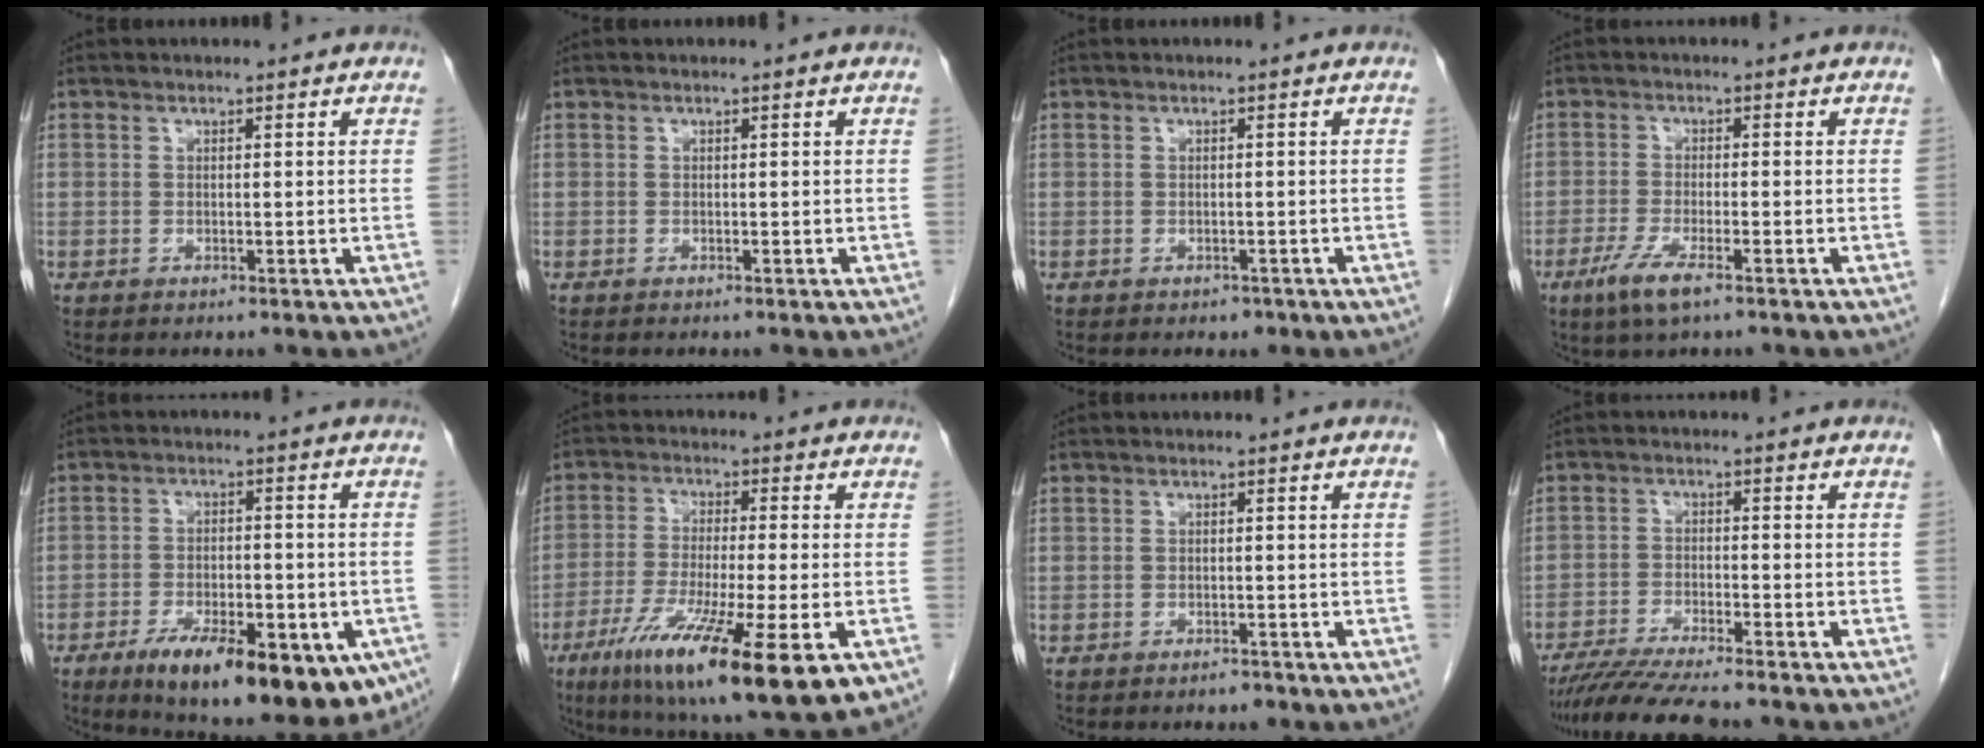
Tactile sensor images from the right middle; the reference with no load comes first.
{"total": 0.0}
{"total": 1.0, "force": [-0.7, 0.6, 0.3], "torque": [-0.006, 0.001, -0.006]}
{"total": 5.1, "force": [-3.0, 0.7, 4.0], "torque": [-0.088, -0.012, -0.057]}
{"total": 18.2, "force": [-11.3, 6.5, 12.8], "torque": [-0.132, -0.008, -0.163]}
{"total": 18.7, "force": [-9.2, 2.0, 16.2], "torque": [-0.241, -0.047, -0.151]}
{"total": 1.0, "force": [-0.8, 0.4, 0.3], "torque": [-0.006, 0.001, -0.011]}
{"total": 10.3, "force": [-8.9, 0.2, 5.0], "torque": [-0.077, -0.026, -0.147]}